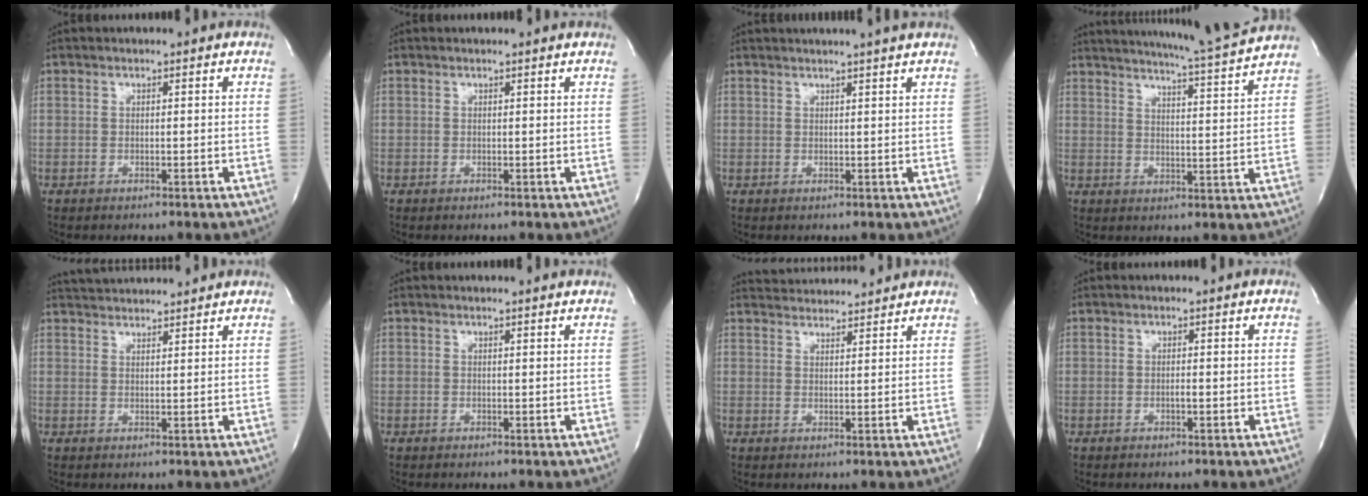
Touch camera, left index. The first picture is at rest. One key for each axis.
{"total": 0.9, "fx": 0.8, "fy": -0.1, "fz": 0.2, "tx": -0.012, "ty": -0.002, "tz": 0.009}
{"total": 4.9, "fx": 4.3, "fy": -0.9, "fz": 2.2, "tx": -0.030, "ty": 0.009, "tz": 0.046}
{"total": 15.0, "fx": 13.9, "fy": -1.7, "fz": 5.5, "tx": -0.096, "ty": -0.046, "tz": 0.184}
{"total": 7.3, "fx": 7.1, "fy": 0.4, "fz": 1.7, "tx": -0.034, "ty": 0.031, "tz": 0.105}
{"total": 1.5, "fx": 1.4, "fy": -0.2, "fz": 0.4, "tx": -0.016, "ty": -0.001, "tz": 0.013}
{"total": 7.6, "fx": 7.4, "fy": 0.7, "fz": 1.2, "tx": -0.025, "ty": 0.024, "tz": 0.105}
{"total": 0.7, "fx": -0.3, "fy": 0.0, "fz": 0.6, "tx": -0.011, "ty": -0.001, "tz": -0.007}